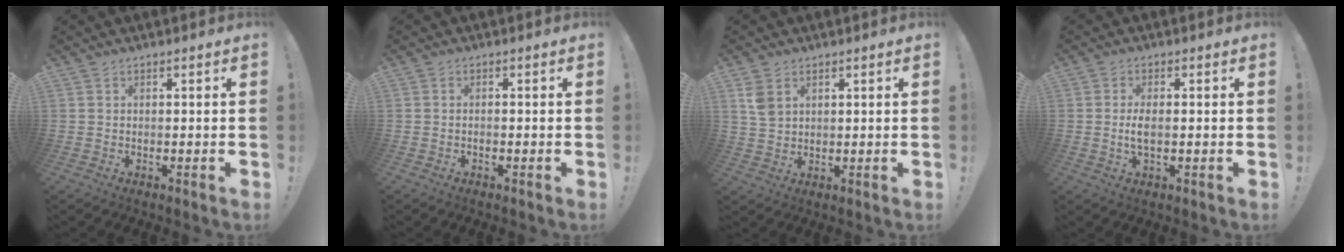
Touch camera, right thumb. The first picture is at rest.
{"total": 0.7, "force": [-0.6, 0.0, 0.4], "torque": [-0.008, -0.001, -0.011]}
{"total": 5.2, "force": [2.6, 3.4, 2.9], "torque": [-0.036, -0.011, 0.050]}
{"total": 4.3, "force": [-0.3, 1.5, 4.0], "torque": [-0.078, -0.006, -0.010]}